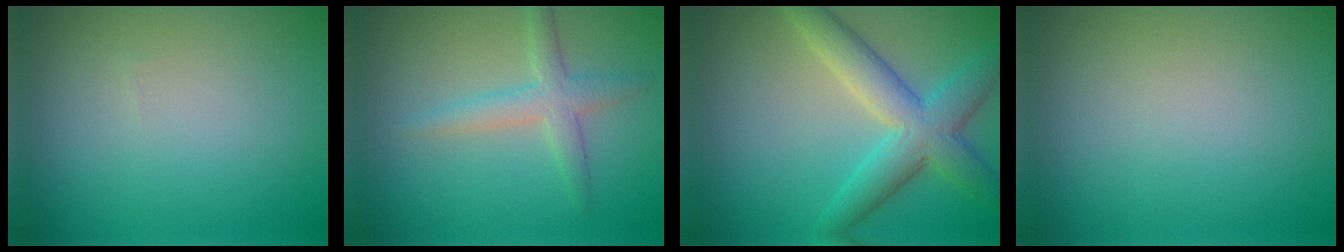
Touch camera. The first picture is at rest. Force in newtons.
{"total": 2.8, "press": 2.8, "slide": 0.1}
{"total": 6.0, "press": 6.0, "slide": 0.3}
{"total": 0.0}